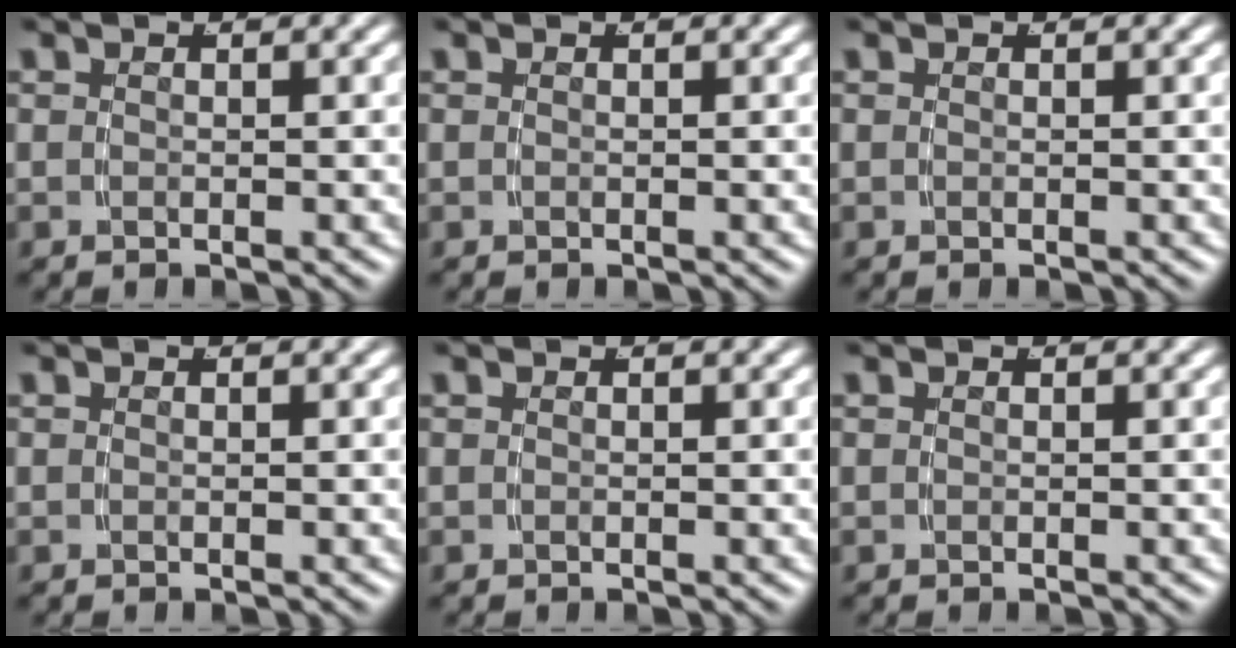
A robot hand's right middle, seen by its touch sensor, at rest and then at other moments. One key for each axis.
{"total": 0.0}
{"total": 0.0}
{"total": 0.0}
{"total": 0.0}
{"total": 0.0}